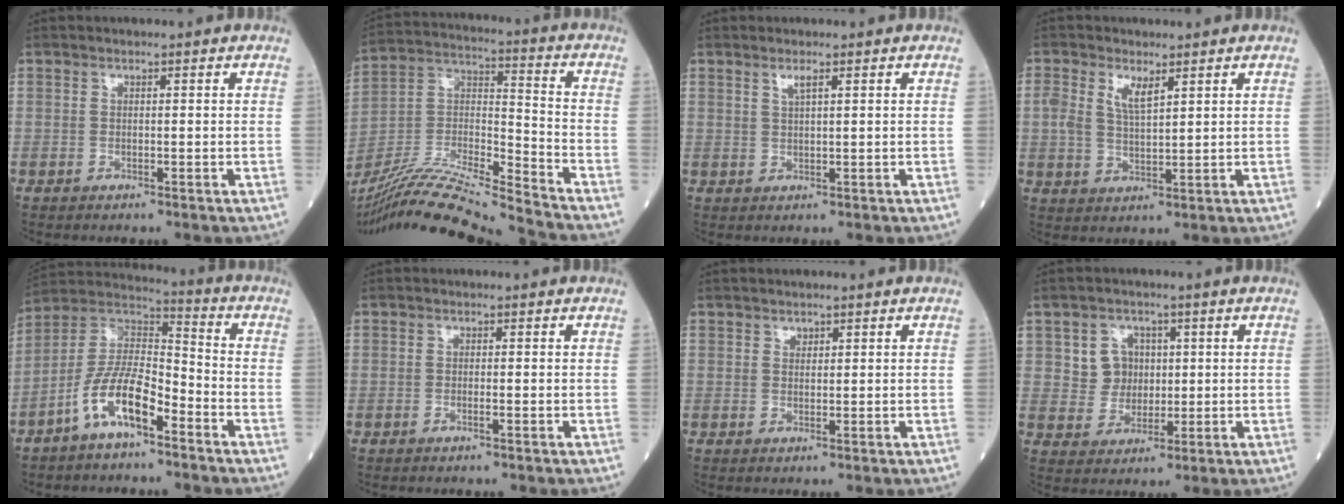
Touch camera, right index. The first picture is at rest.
{"total": 21.3, "force": [-19.5, -1.1, 8.5], "torque": [-0.182, -0.016, -0.346]}
{"total": 1.5, "force": [0.9, 0.0, 1.2], "torque": [-0.027, 0.001, 0.019]}
{"total": 4.3, "force": [2.1, 1.6, 3.3], "torque": [-0.076, 0.011, 0.047]}
{"total": 10.9, "force": [-6.0, 3.4, 8.5], "torque": [-0.180, 0.013, -0.116]}
{"total": 0.6, "force": [-0.2, -0.1, 0.5], "torque": [-0.012, 0.002, -0.004]}
{"total": 0.9, "force": [0.6, 0.6, 0.3], "torque": [-0.002, -0.003, 0.009]}
{"total": 5.1, "force": [1.3, 4.8, 1.3], "torque": [-0.020, 0.014, 0.025]}